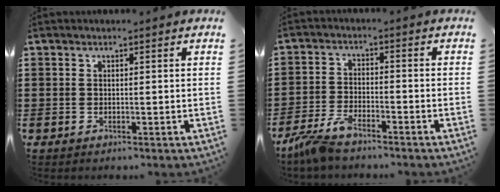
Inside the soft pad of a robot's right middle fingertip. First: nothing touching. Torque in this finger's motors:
{"motor_torque": [0.44, 0.29, 0.24, 0.11]}